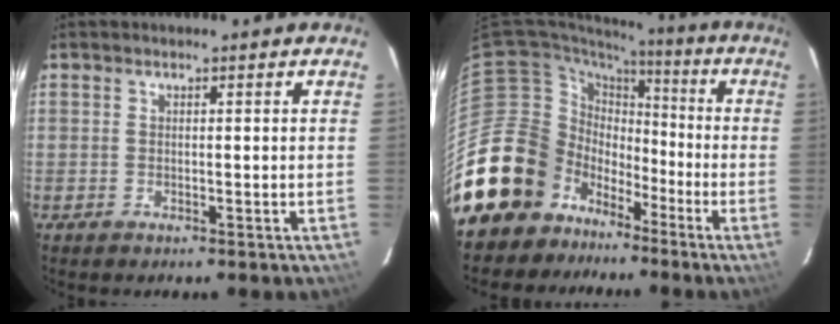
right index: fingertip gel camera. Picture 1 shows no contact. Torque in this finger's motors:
{"motor_torque": [0.07, -0.20, -0.22, -0.21]}